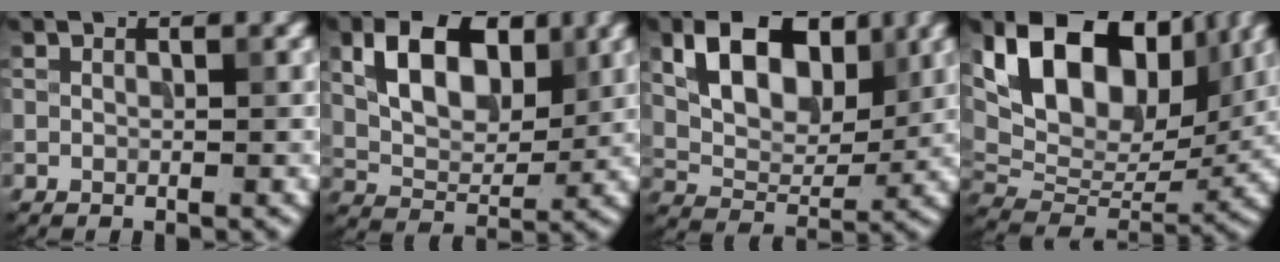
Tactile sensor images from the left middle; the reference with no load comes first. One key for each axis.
{"total": 7.3, "fx": 2.4, "fy": 4.6, "fz": 5.2, "tx": -0.088, "ty": -0.002, "tz": 0.041}
{"total": 7.9, "fx": 3.0, "fy": 5.0, "fz": 5.3, "tx": -0.092, "ty": -0.007, "tz": 0.049}
{"total": 12.8, "fx": 5.2, "fy": 7.9, "fz": 8.6, "tx": -0.147, "ty": 0.008, "tz": 0.091}